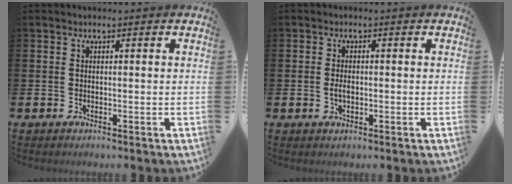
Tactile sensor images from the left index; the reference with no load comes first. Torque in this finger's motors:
{"motor_torque": [0.23, 0.17, 0.02, 0.06]}